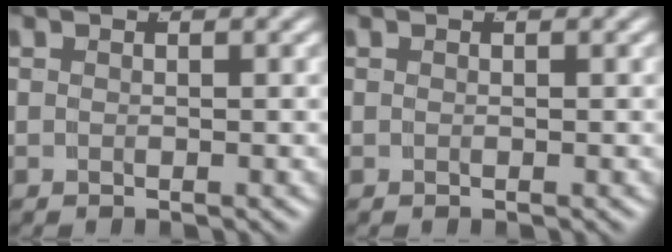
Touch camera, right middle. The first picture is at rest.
{"total": 0.0}